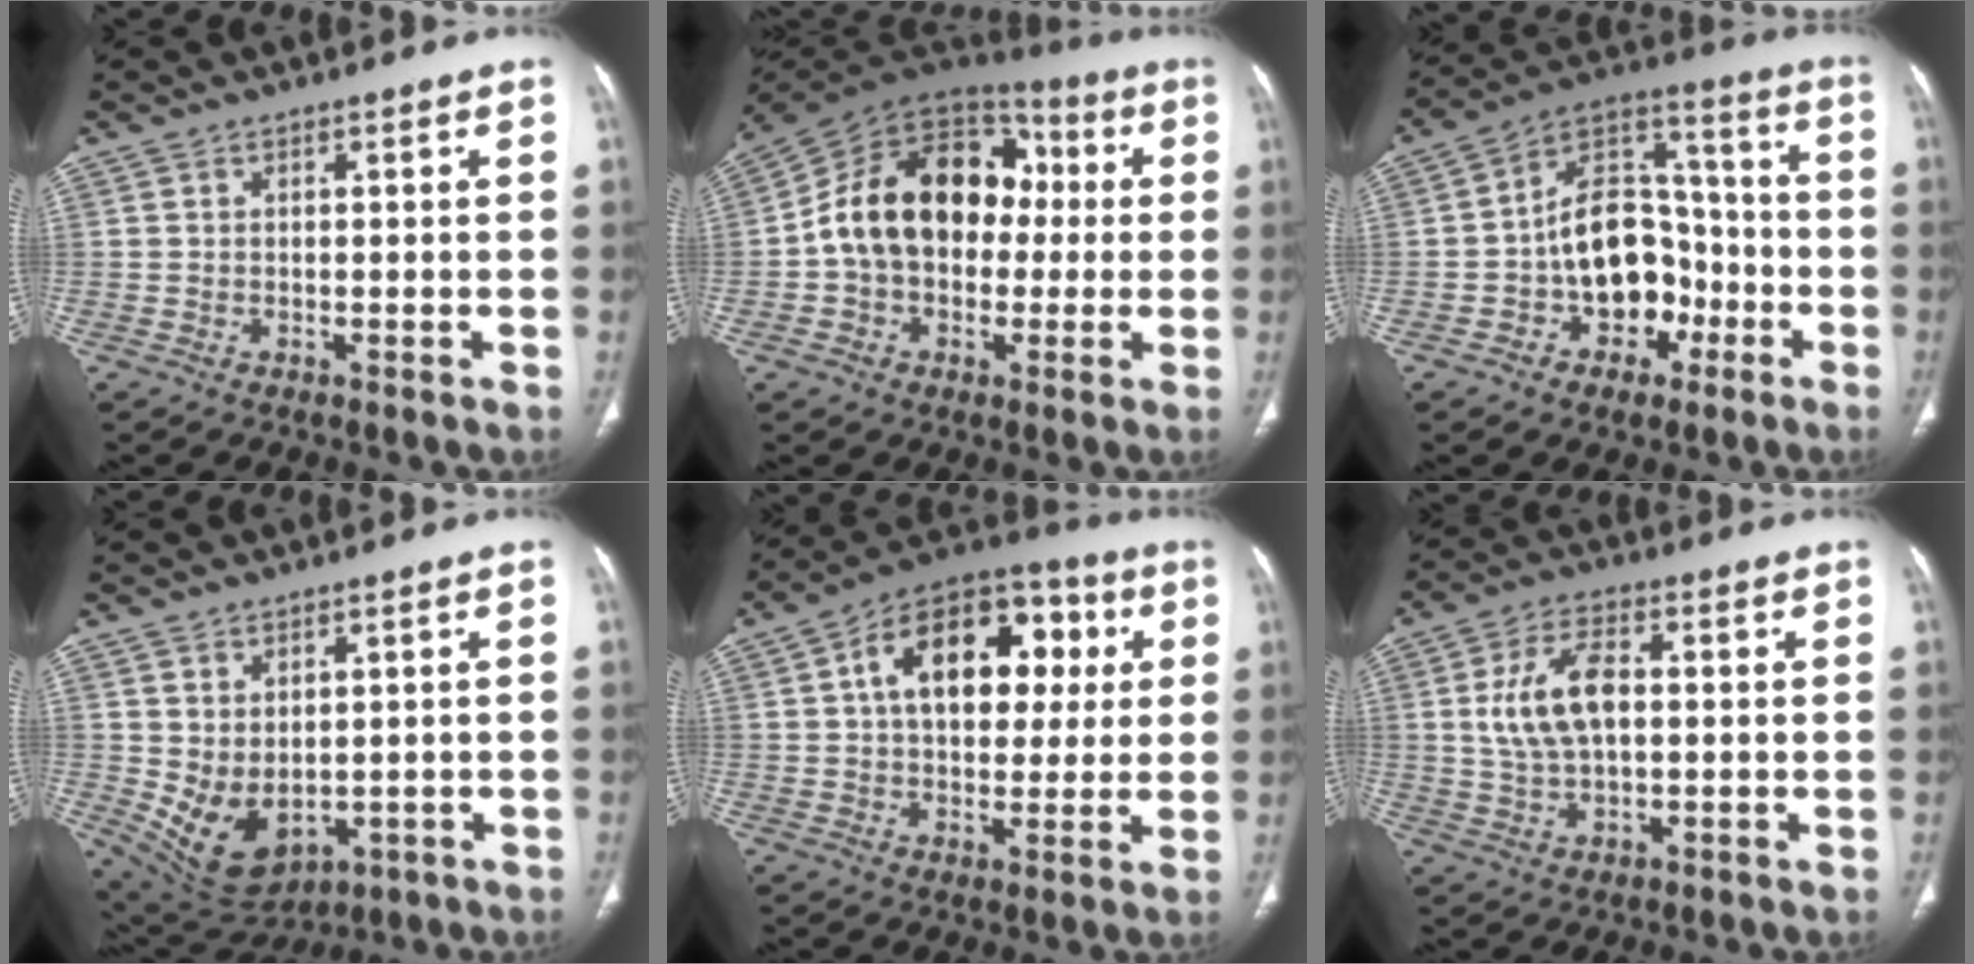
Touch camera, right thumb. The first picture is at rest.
{"total": 19.5, "force": [0.3, 14.1, 13.5], "torque": [-0.197, 0.048, -0.004]}
{"total": 15.7, "force": [-4.6, 11.0, 10.2], "torque": [-0.114, 0.053, -0.078]}
{"total": 9.9, "force": [-0.7, 6.5, 7.4], "torque": [-0.117, -0.007, 0.023]}
{"total": 18.5, "force": [4.0, 11.6, 13.8], "torque": [-0.170, 0.021, 0.054]}
{"total": 10.2, "force": [1.1, 5.5, 8.5], "torque": [-0.165, 0.008, 0.024]}